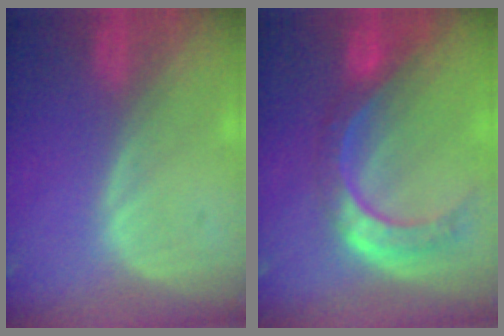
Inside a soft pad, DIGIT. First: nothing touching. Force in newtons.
{"total": 8.6, "press": 7.2, "slide": 4.8}